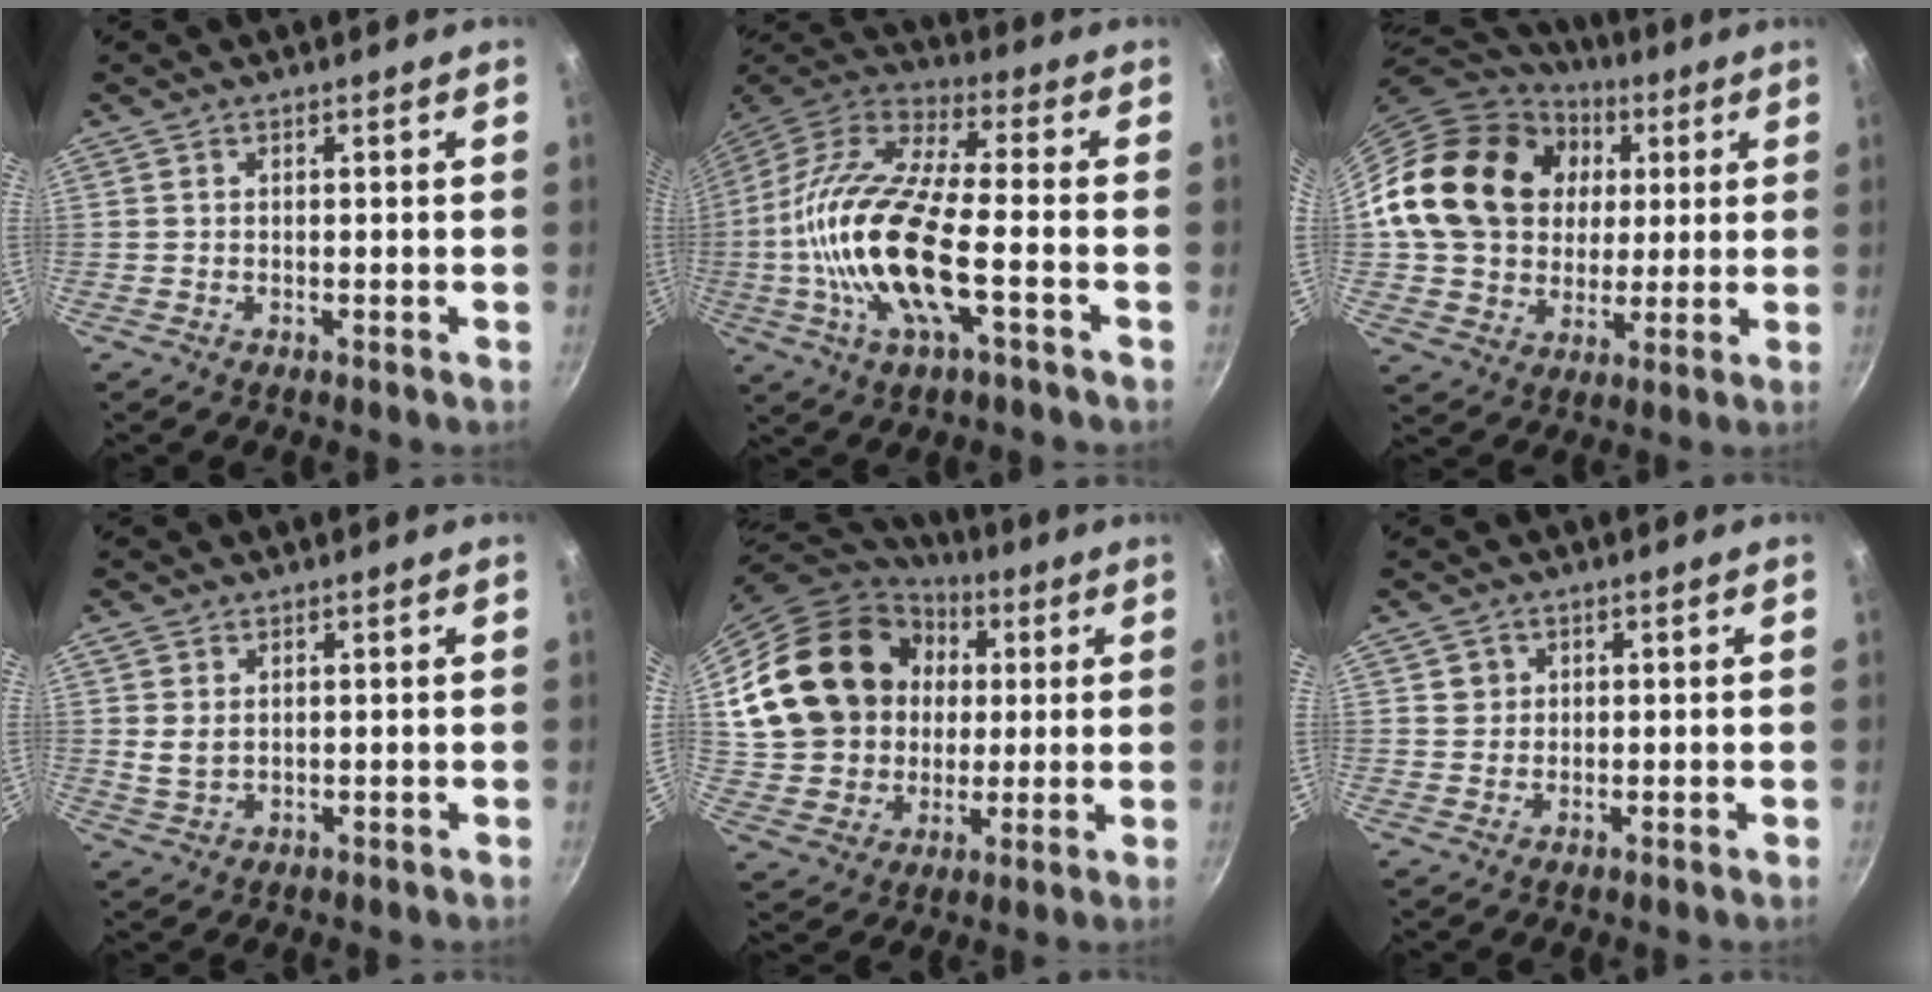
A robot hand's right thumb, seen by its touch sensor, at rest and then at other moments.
{"total": 21.0, "force": [-4.2, 7.5, 19.1], "torque": [-0.379, 0.031, -0.098]}
{"total": 23.3, "force": [5.1, 18.7, 12.9], "torque": [-0.209, 0.015, 0.094]}
{"total": 3.3, "force": [1.1, 2.2, 2.2], "torque": [-0.040, -0.006, 0.023]}
{"total": 24.8, "force": [5.5, 19.9, 13.8], "torque": [-0.239, 0.022, 0.116]}
{"total": 2.3, "force": [0.7, 2.1, 0.3], "torque": [0.009, 0.006, 0.009]}